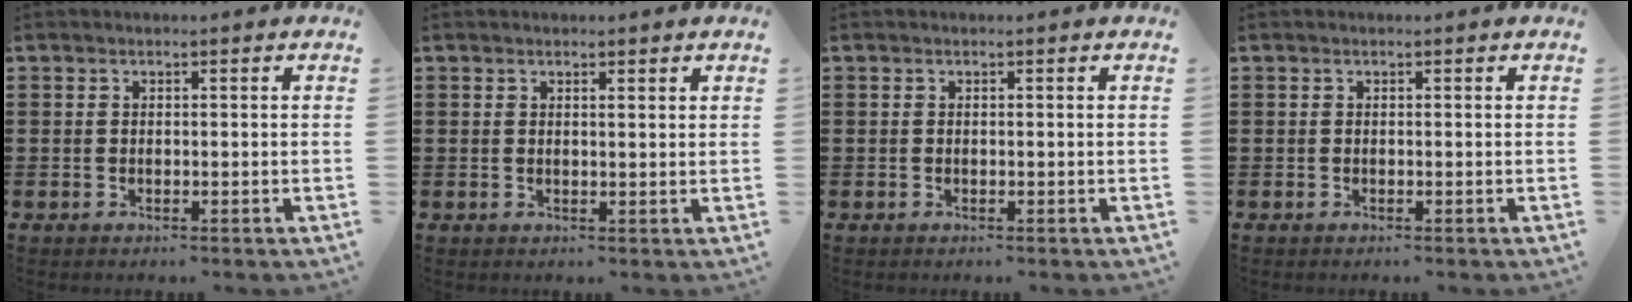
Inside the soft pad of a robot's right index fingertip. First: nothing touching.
{"total": 0.9, "force": [0.8, 0.0, 0.5], "torque": [-0.012, -0.002, 0.015]}
{"total": 0.0}
{"total": 0.0}